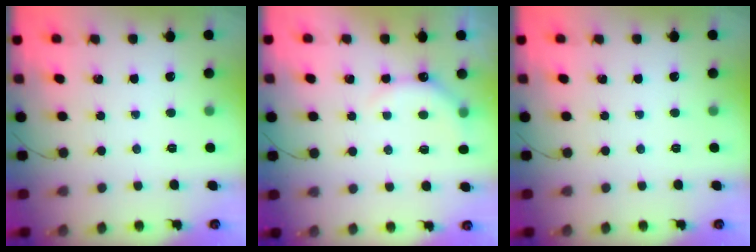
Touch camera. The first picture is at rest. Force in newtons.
{"total": 5.3, "press": 5.2, "slide": 0.4}
{"total": 0.0}